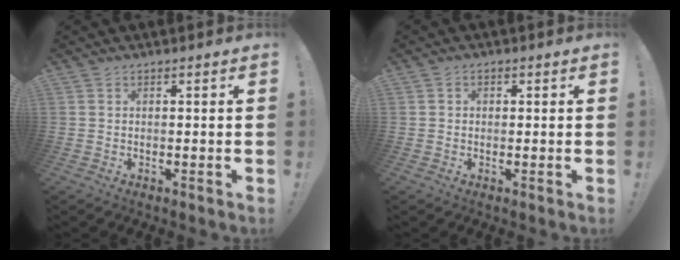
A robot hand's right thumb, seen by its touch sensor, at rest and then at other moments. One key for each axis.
{"total": 1.2, "fx": -0.2, "fy": 1.1, "fz": 0.5, "tx": -0.004, "ty": 0.003, "tz": -0.004}